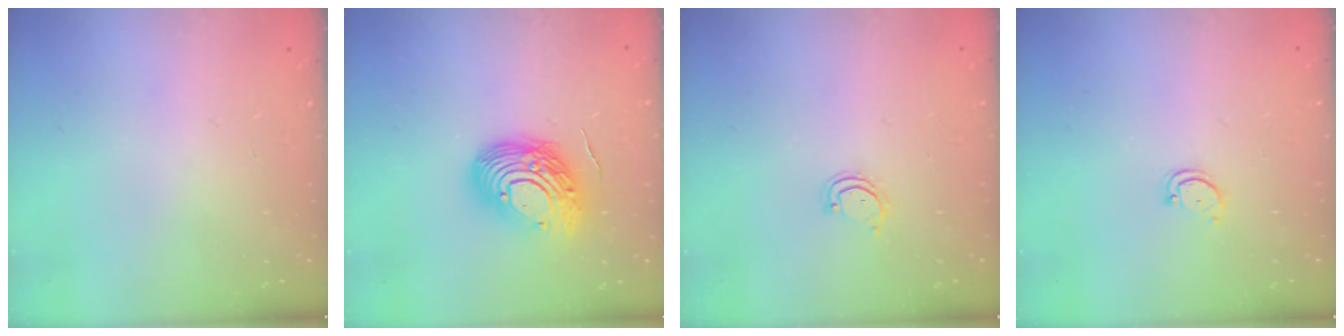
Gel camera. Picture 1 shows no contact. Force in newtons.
{"total": 14.4, "press": 14.2, "slide": 2.0}
{"total": 2.8, "press": 2.8, "slide": 0.3}
{"total": 2.9, "press": 2.9, "slide": 0.4}